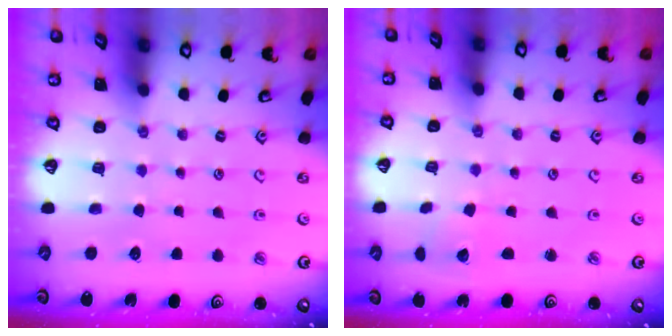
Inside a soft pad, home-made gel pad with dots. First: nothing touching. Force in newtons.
{"total": 2.2, "press": 2.2, "slide": 0.1}